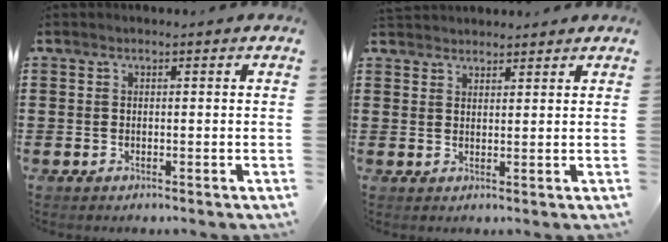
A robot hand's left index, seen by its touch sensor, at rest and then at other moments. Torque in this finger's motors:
{"motor_torque": [1.05, 0.71, 0.17, 0.08]}